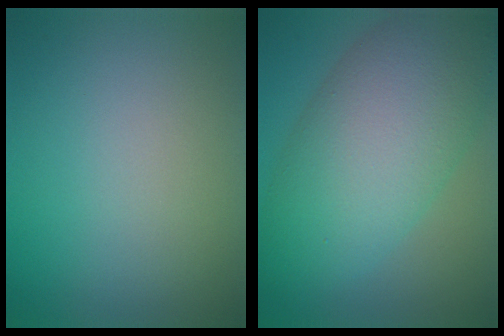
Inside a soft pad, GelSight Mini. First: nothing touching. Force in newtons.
{"total": 10.0, "press": 10.0, "slide": 0.3}